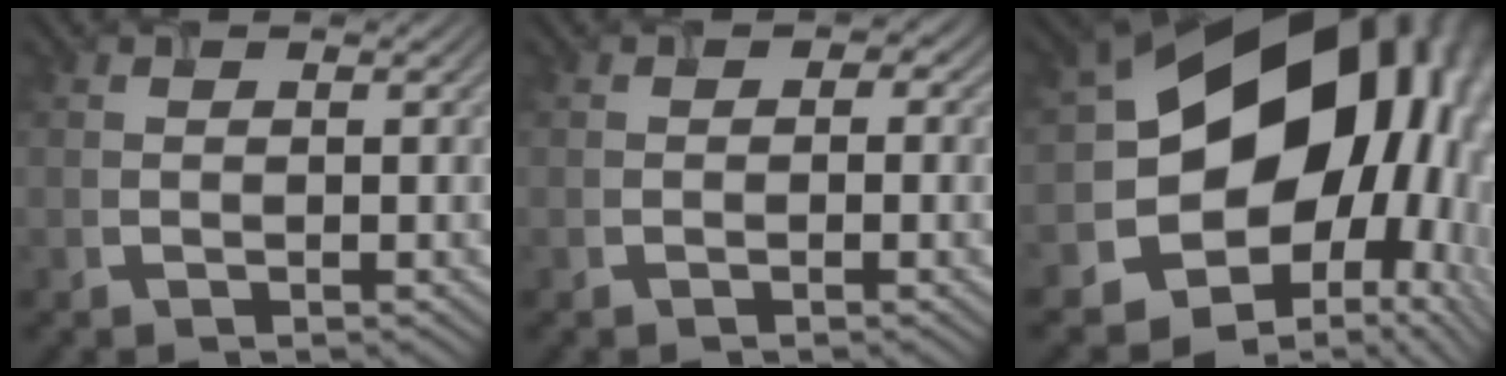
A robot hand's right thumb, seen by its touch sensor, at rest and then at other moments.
{"total": 0.9, "force": [-0.1, 0.8, 0.3], "torque": [-0.001, -0.007, -0.005]}
{"total": 20.7, "force": [0.4, 16.0, 13.1], "torque": [-0.200, -0.068, 0.059]}